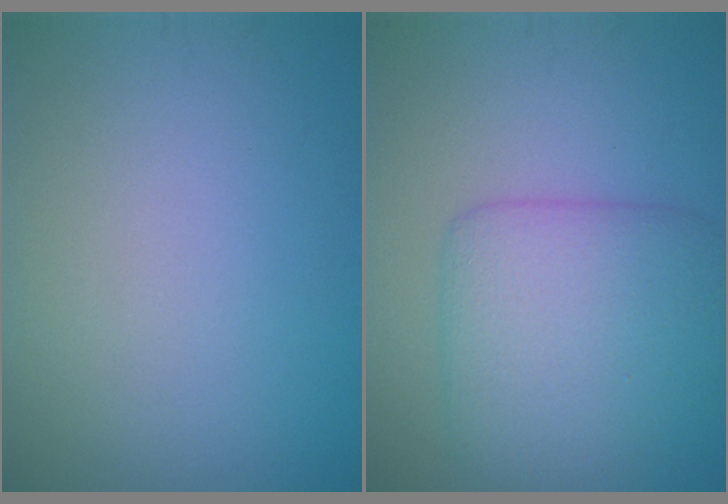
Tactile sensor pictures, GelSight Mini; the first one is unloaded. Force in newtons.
{"total": 6.3, "press": 6.3, "slide": 0.1}